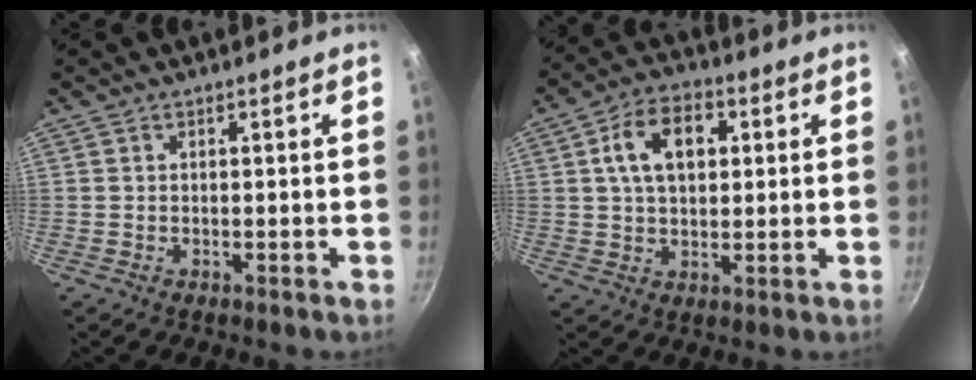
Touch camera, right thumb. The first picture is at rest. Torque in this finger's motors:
{"motor_torque": [-1.18, 1.32, 1.14, 0.20, 0.36]}